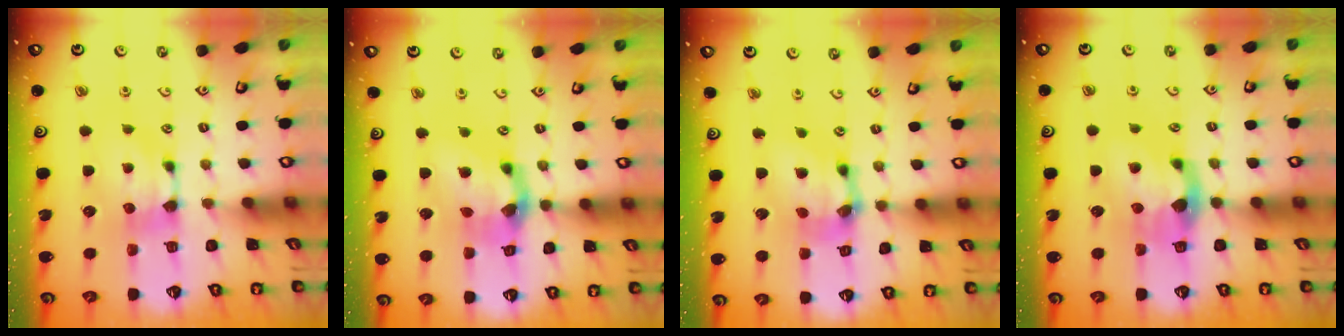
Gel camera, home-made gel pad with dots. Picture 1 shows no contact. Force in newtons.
{"total": 7.2, "press": 6.8, "slide": 2.4}
{"total": 6.1, "press": 5.6, "slide": 2.3}
{"total": 3.9, "press": 3.5, "slide": 1.7}